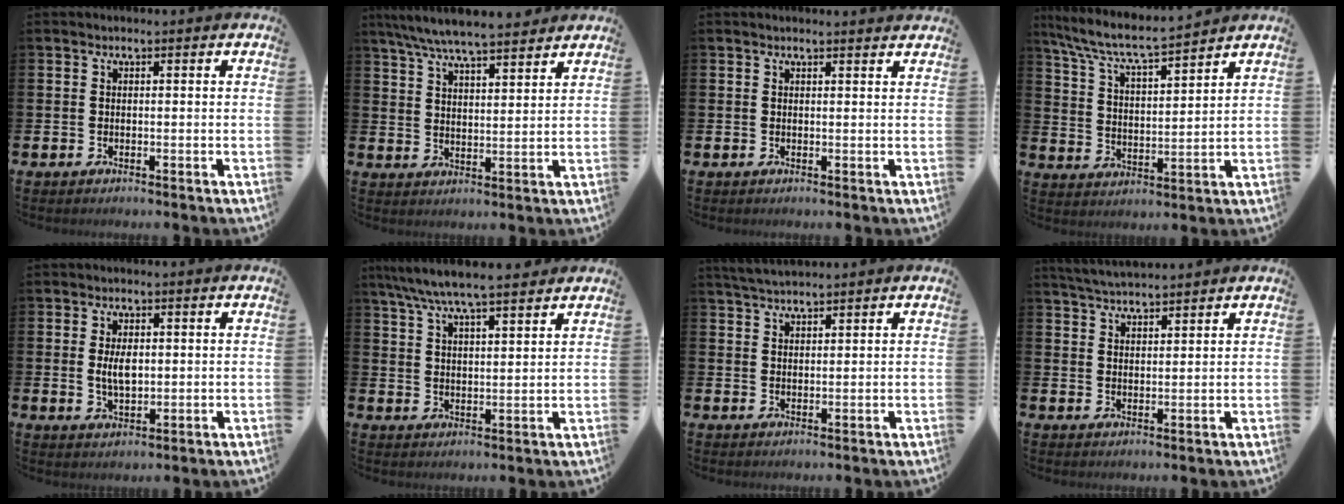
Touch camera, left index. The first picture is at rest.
{"total": 6.9, "force": [6.5, 0.6, 2.1], "torque": [-0.060, -0.031, 0.116]}
{"total": 0.8, "force": [0.8, -0.1, 0.1], "torque": [0.007, -0.005, 0.013]}
{"total": 7.3, "force": [6.8, 0.5, 2.7], "torque": [-0.085, -0.044, 0.117]}
{"total": 3.8, "force": [0.5, 2.0, 3.2], "torque": [-0.047, 0.000, 0.003]}
{"total": 6.8, "force": [6.3, 0.6, 2.4], "torque": [-0.072, -0.022, 0.115]}
{"total": 3.0, "force": [2.9, 0.4, 0.7], "torque": [-0.019, -0.009, 0.053]}
{"total": 3.8, "force": [3.8, 0.1, 0.6], "torque": [-0.028, -0.015, 0.070]}